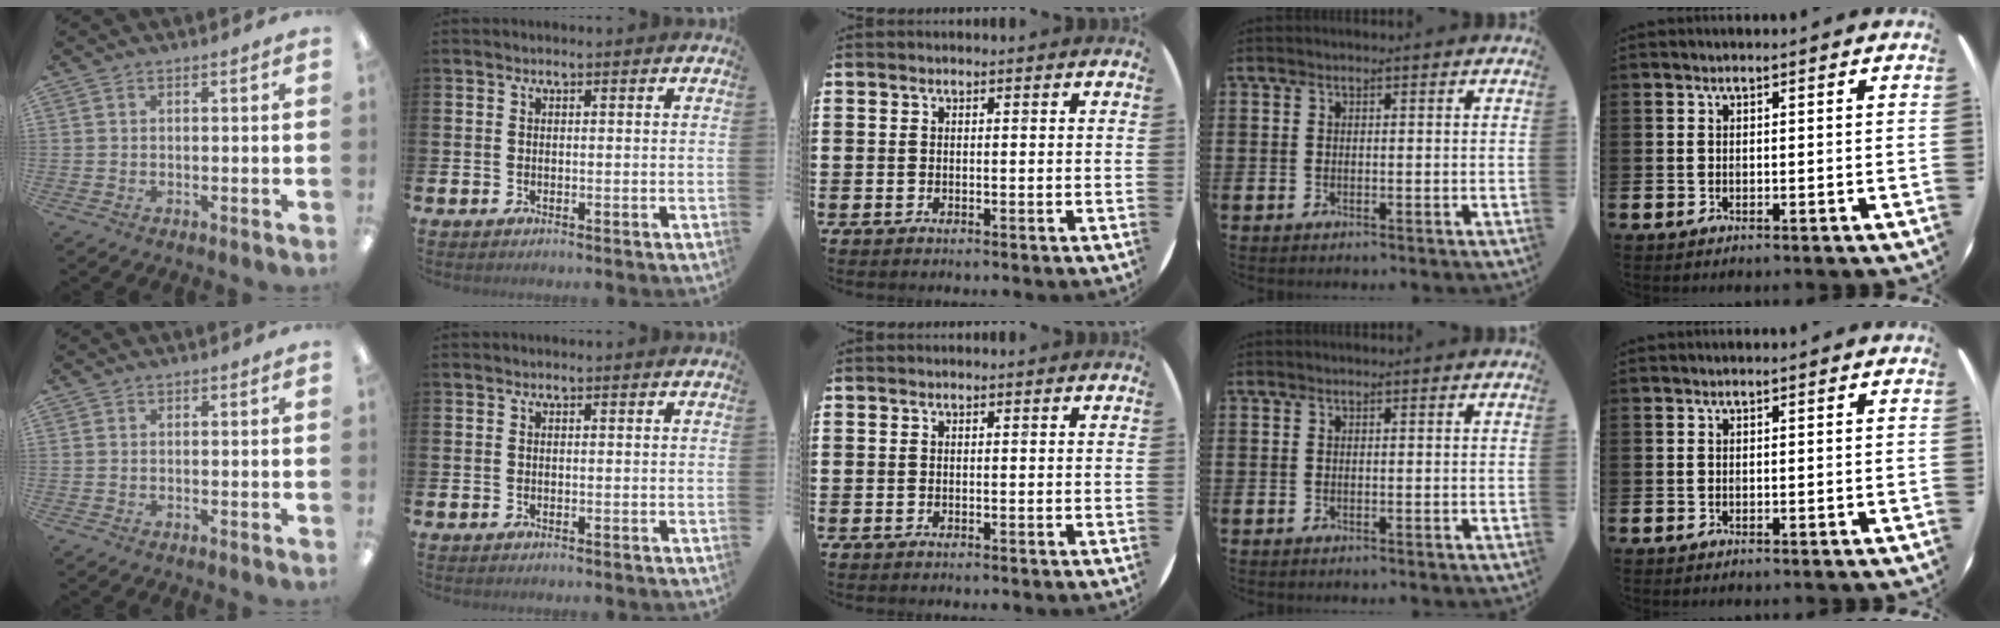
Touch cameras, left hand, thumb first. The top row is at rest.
{}